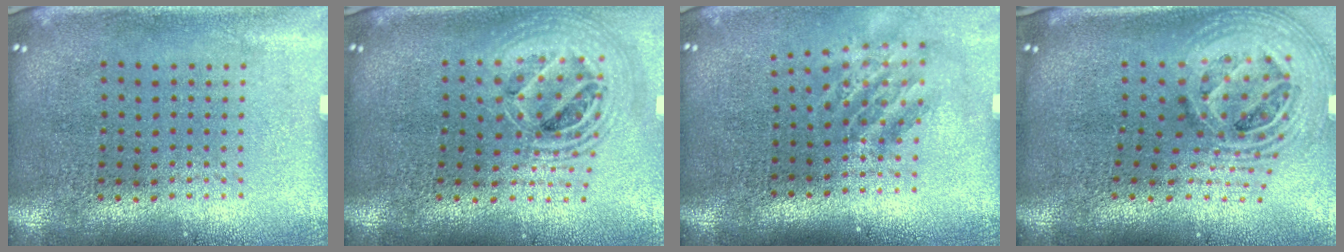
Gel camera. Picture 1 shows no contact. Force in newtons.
{"total": 2.1, "press": 1.7, "slide": 1.3}
{"total": 1.7, "press": 1.2, "slide": 1.2}
{"total": 2.5, "press": 1.8, "slide": 1.7}